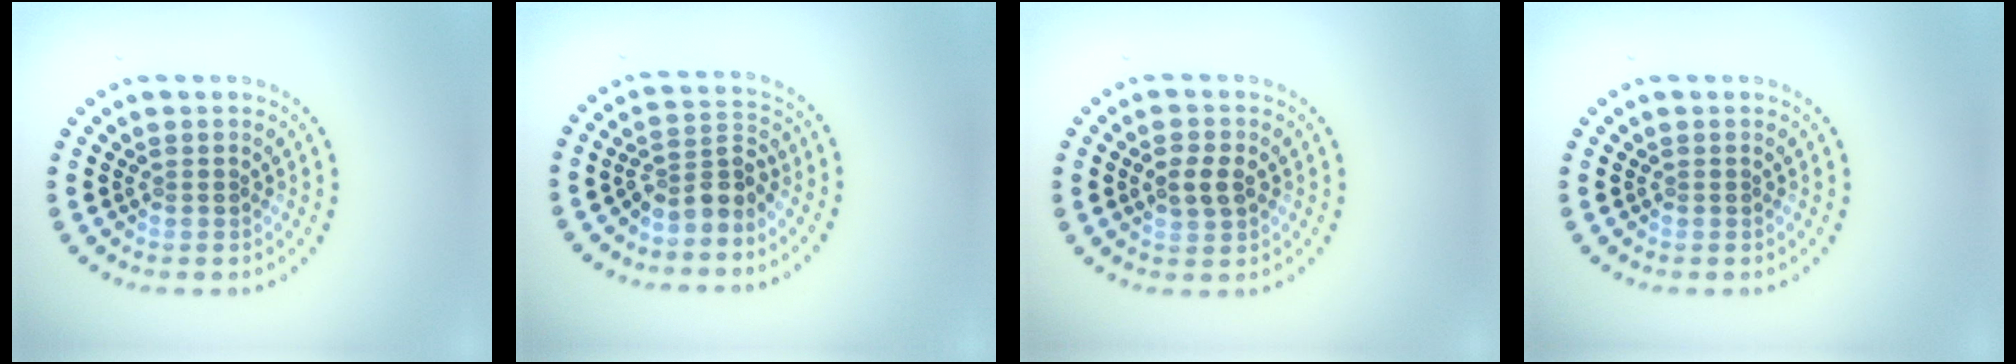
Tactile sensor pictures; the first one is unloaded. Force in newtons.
{"total": 2.7, "press": 2.1, "slide": 1.8}
{"total": 2.4, "press": 2.4, "slide": 0.1}
{"total": 0.0}